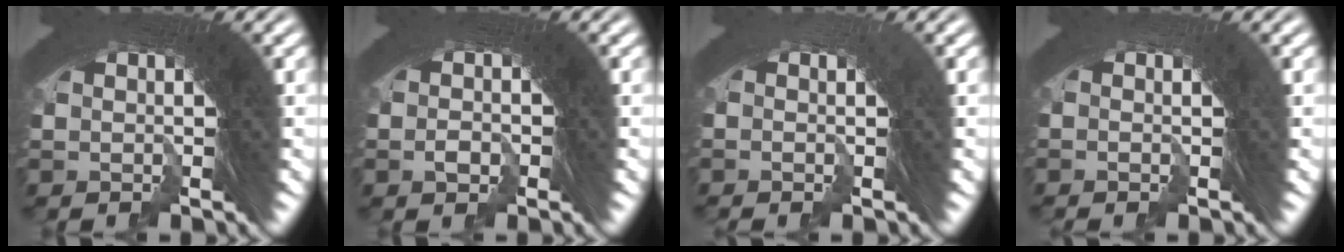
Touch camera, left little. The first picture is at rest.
{"total": 2.0, "force": [-1.7, 1.0, -0.4], "torque": [0.010, -0.012, -0.022]}
{"total": 2.5, "force": [-1.3, -1.3, -1.6], "torque": [0.024, -0.007, -0.019]}
{"total": 2.1, "force": [-1.0, -1.2, -1.4], "torque": [0.027, -0.004, -0.015]}